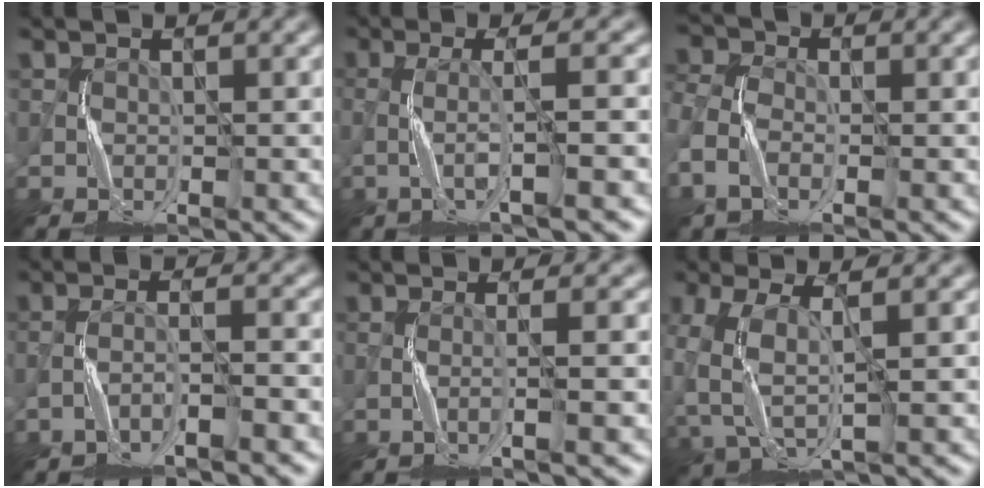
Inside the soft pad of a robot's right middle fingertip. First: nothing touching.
{"total": 3.6, "force": [-1.0, 0.6, 3.3], "torque": [-0.057, 0.004, -0.025]}
{"total": 5.3, "force": [-1.7, 3.9, 3.1], "torque": [-0.095, -0.002, -0.033]}
{"total": 2.9, "force": [-2.2, 0.2, 1.8], "torque": [-0.026, 0.015, -0.050]}
{"total": 2.4, "force": [-0.5, 0.5, 2.3], "torque": [-0.026, 0.006, -0.017]}
{"total": 4.9, "force": [-0.6, 2.6, 4.1], "torque": [-0.112, 0.001, -0.009]}